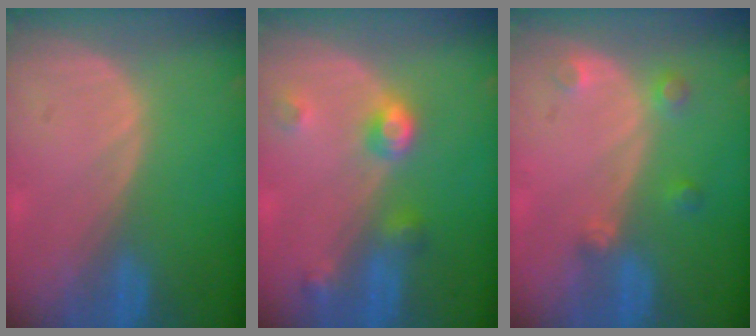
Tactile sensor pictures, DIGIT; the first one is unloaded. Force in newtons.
{"total": 4.6, "press": 4.1, "slide": 2.1}
{"total": 2.8, "press": 2.7, "slide": 0.7}